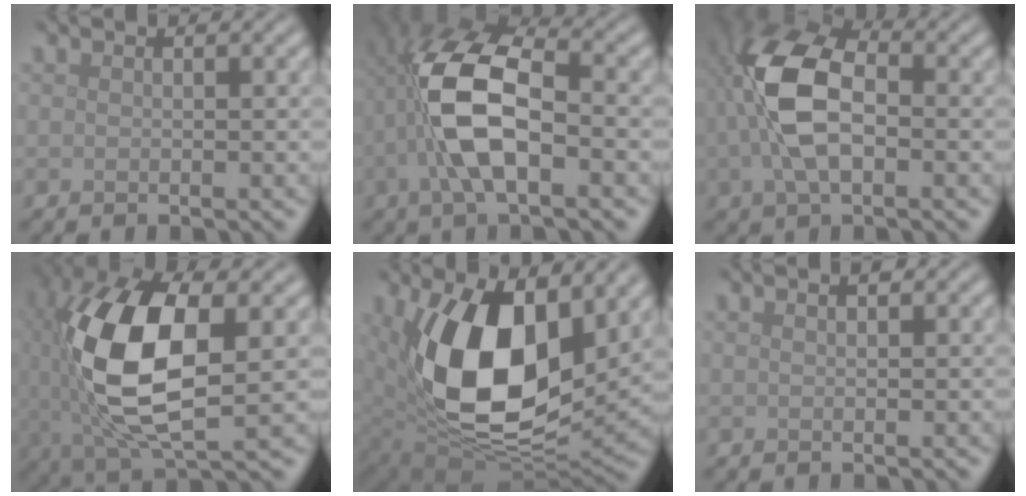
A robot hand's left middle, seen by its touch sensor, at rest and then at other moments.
{"total": 9.8, "force": [-1.4, 4.4, 8.6], "torque": [-0.174, 0.016, -0.030]}
{"total": 8.7, "force": [-0.4, 4.7, 7.2], "torque": [-0.158, 0.014, -0.014]}
{"total": 12.4, "force": [0.9, 5.4, 11.2], "torque": [-0.220, 0.002, 0.018]}
{"total": 14.1, "force": [3.1, 8.5, 10.8], "torque": [-0.191, -0.030, 0.062]}
{"total": 0.7, "force": [0.4, 0.2, 0.6], "torque": [-0.010, 0.003, 0.007]}